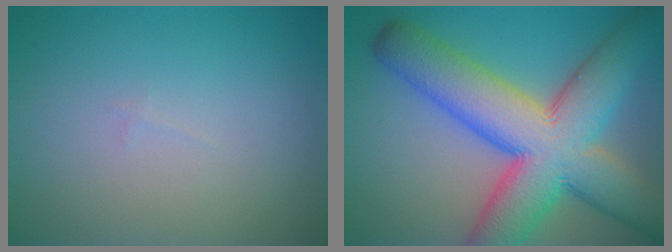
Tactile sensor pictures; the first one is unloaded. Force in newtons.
{"total": 13.6, "press": 13.6, "slide": 0.6}